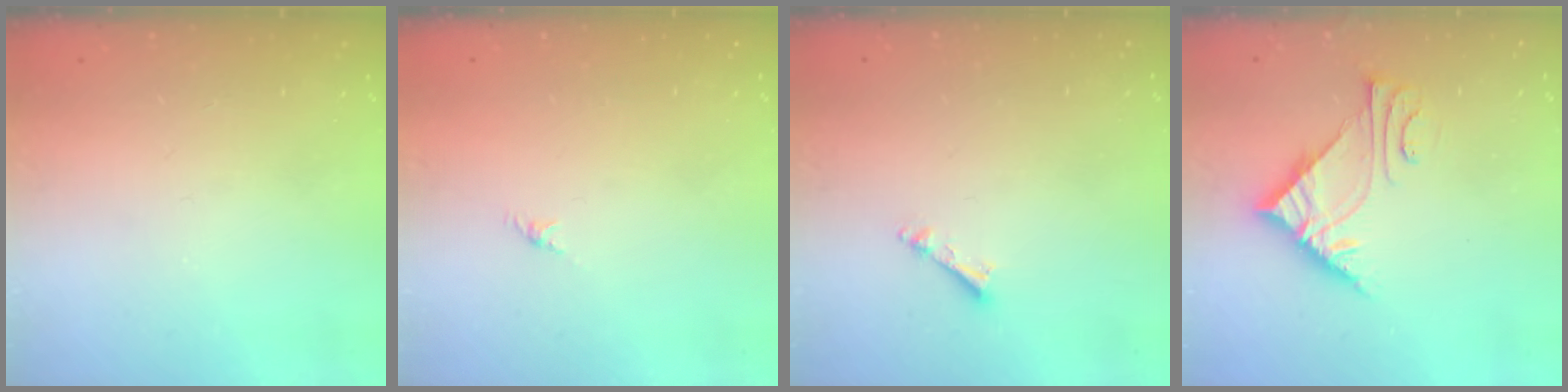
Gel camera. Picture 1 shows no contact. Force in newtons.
{"total": 0.0}
{"total": 3.3, "press": 3.3, "slide": 0.1}
{"total": 6.5, "press": 6.5, "slide": 0.7}